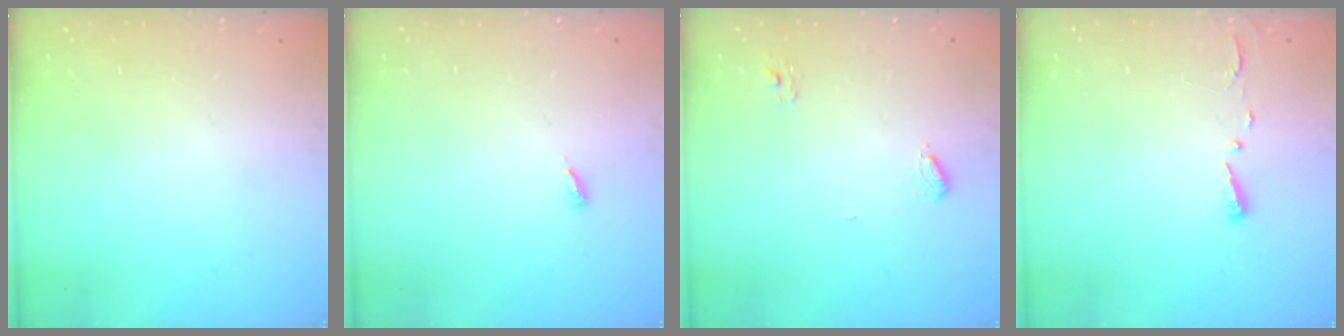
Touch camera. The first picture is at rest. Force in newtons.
{"total": 2.9, "press": 2.9, "slide": 0.2}
{"total": 4.2, "press": 4.2, "slide": 0.3}
{"total": 2.7, "press": 2.7, "slide": 0.4}